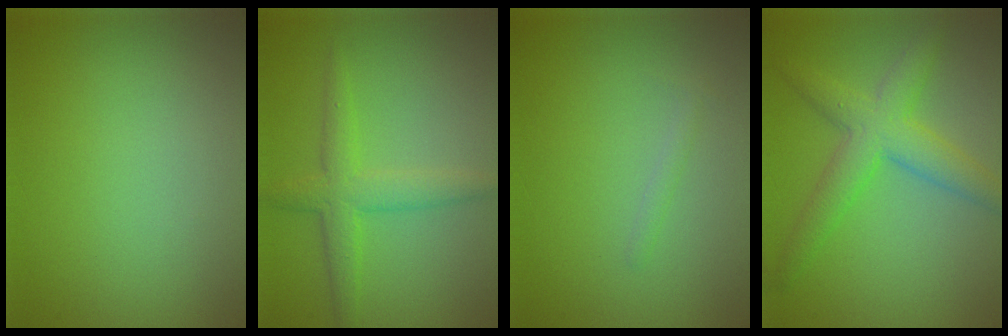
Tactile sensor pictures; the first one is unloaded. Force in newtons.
{"total": 3.0, "press": 3.0, "slide": 0.1}
{"total": 0.6, "press": 0.6, "slide": 0.0}
{"total": 4.6, "press": 4.6, "slide": 0.2}